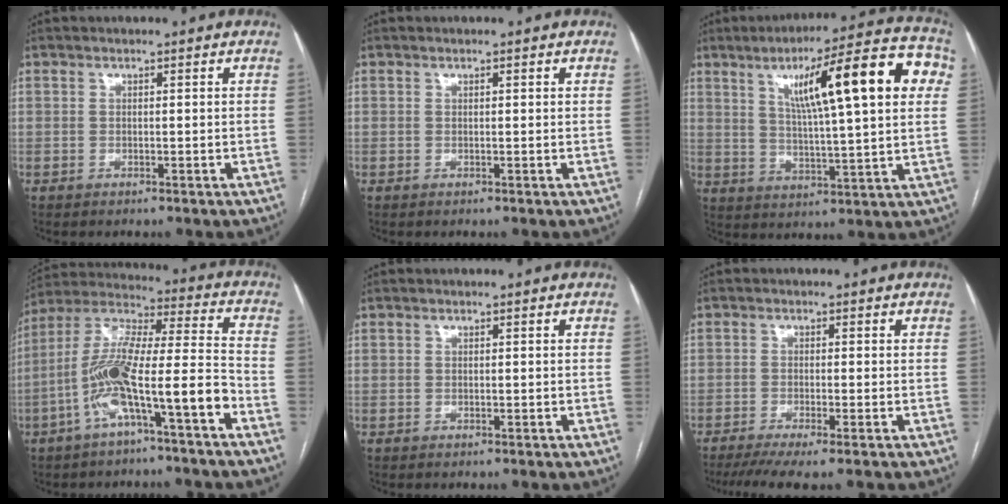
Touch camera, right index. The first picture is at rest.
{"total": 0.5, "force": [0.2, 0.1, 0.4], "torque": [-0.008, 0.003, 0.003]}
{"total": 19.8, "force": [6.4, 2.3, 18.6], "torque": [-0.263, 0.034, 0.088]}
{"total": 14.7, "force": [-6.1, 1.4, 13.3], "torque": [-0.254, 0.025, -0.108]}
{"total": 0.0}
{"total": 5.5, "force": [-3.8, 0.3, 4.0], "torque": [-0.068, -0.010, -0.066]}